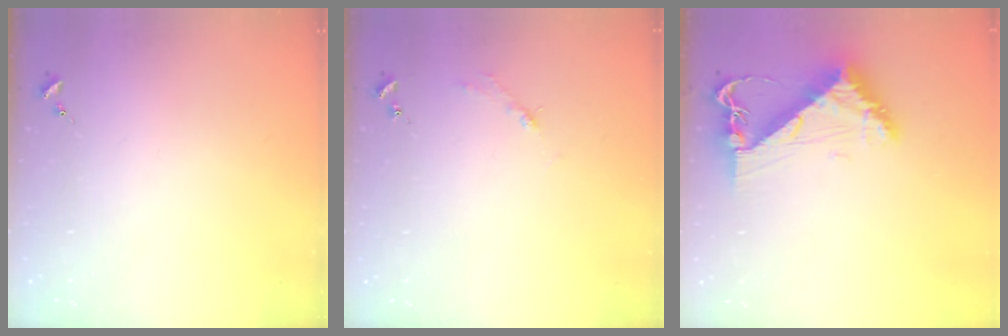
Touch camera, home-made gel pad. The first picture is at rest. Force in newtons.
{"total": 2.7, "press": 2.7, "slide": 0.4}
{"total": 8.3, "press": 8.2, "slide": 1.0}